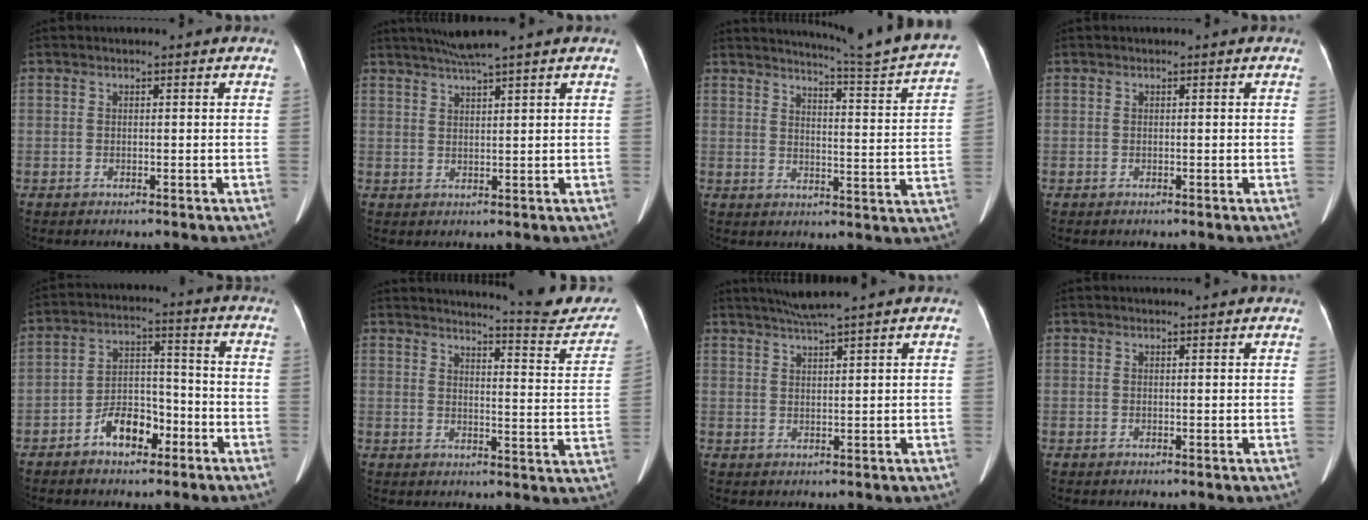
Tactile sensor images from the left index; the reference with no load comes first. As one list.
[{"total": 4.0, "force": [3.3, -1.2, 2.0], "torque": [-0.038, 0.007, 0.065]}, {"total": 16.1, "force": [15.2, -1.8, 5.2], "torque": [-0.085, -0.080, 0.181]}, {"total": 0.0}, {"total": 7.5, "force": [-4.3, 3.9, 4.7], "torque": [-0.092, 0.023, -0.073]}, {"total": 13.7, "force": [13.3, 0.9, 3.2], "torque": [-0.030, -0.065, 0.143]}, {"total": 4.5, "force": [3.8, -1.2, 2.1], "torque": [-0.039, 0.010, 0.072]}, {"total": 0.9, "force": [0.9, -0.1, 0.1], "torque": [-0.011, 0.003, 0.013]}]